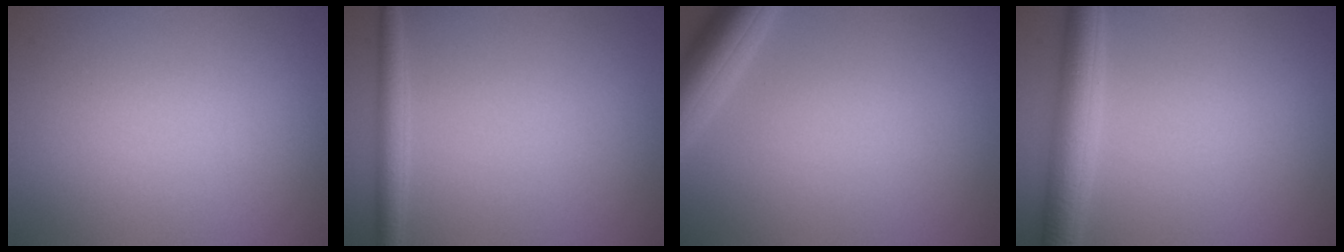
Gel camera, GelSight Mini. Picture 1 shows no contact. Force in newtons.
{"total": 2.0, "press": 2.0, "slide": 0.1}
{"total": 4.6, "press": 4.6, "slide": 0.3}
{"total": 4.2, "press": 4.2, "slide": 0.2}